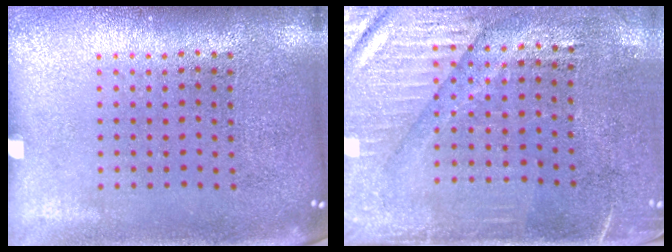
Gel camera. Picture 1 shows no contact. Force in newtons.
{"total": 3.2, "press": 2.9, "slide": 1.5}